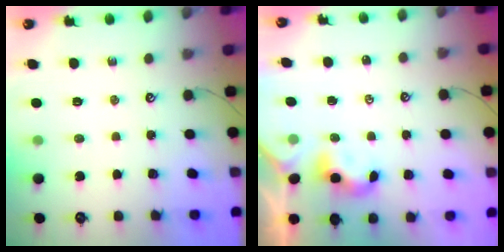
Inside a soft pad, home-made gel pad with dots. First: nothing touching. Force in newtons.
{"total": 2.2, "press": 2.2, "slide": 0.2}